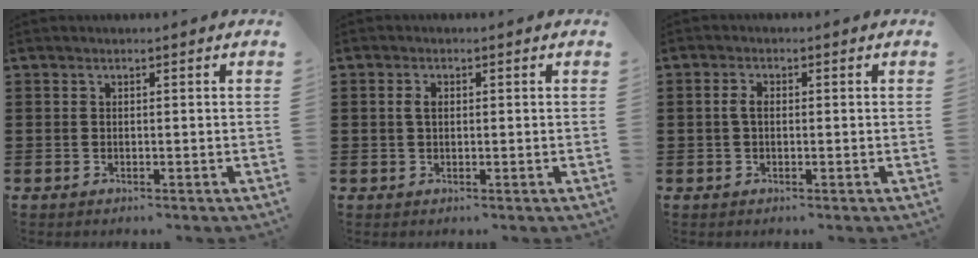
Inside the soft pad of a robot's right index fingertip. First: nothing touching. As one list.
[{"total": 1.7, "force": [0.3, 1.0, 1.4], "torque": [-0.030, 0.008, 0.004]}, {"total": 2.0, "force": [0.0, 1.1, 1.7], "torque": [-0.042, 0.002, -0.003]}]